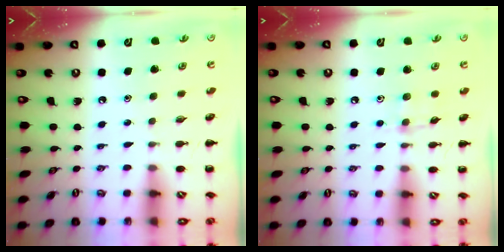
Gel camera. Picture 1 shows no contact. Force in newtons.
{"total": 4.4, "press": 4.1, "slide": 1.4}